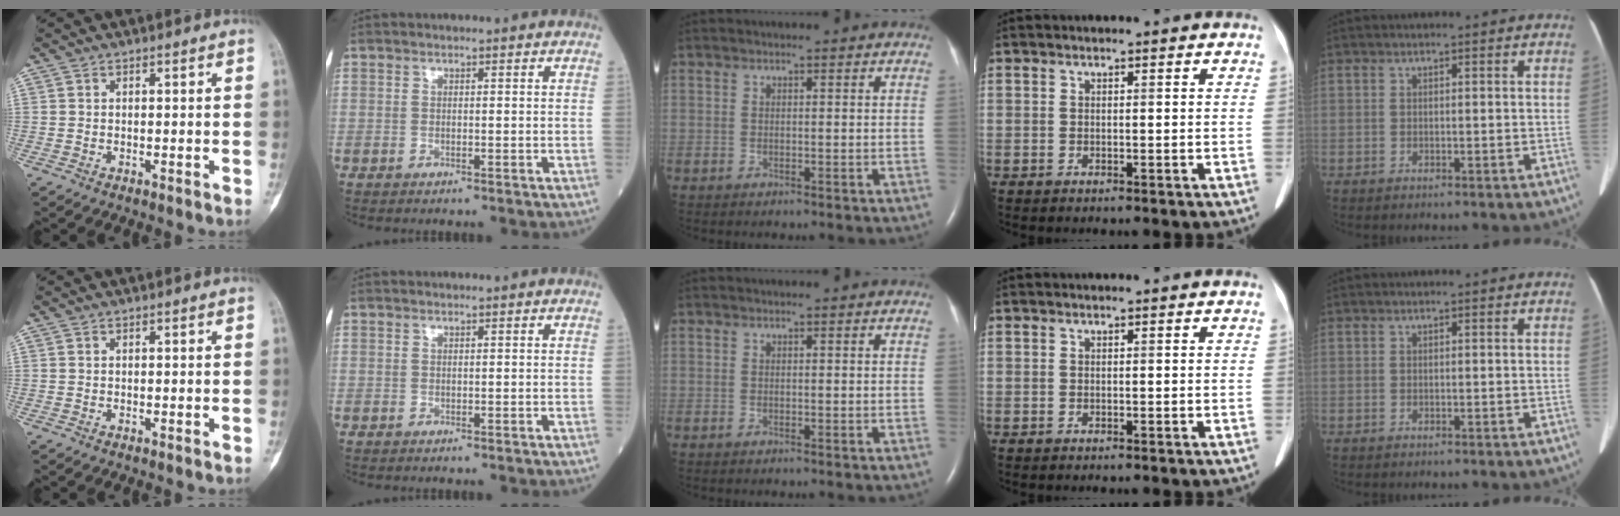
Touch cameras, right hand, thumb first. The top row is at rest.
{}